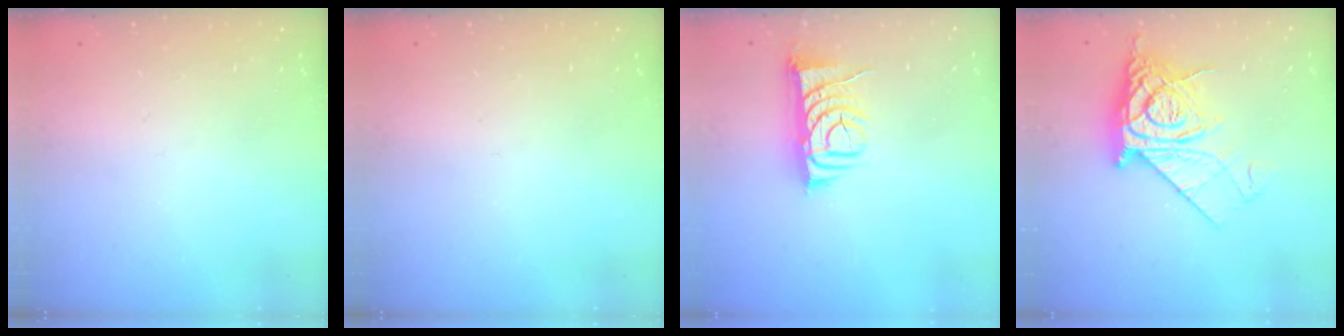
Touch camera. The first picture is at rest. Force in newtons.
{"total": 0.0}
{"total": 8.2, "press": 8.1, "slide": 1.2}
{"total": 12.2, "press": 12.2, "slide": 1.1}